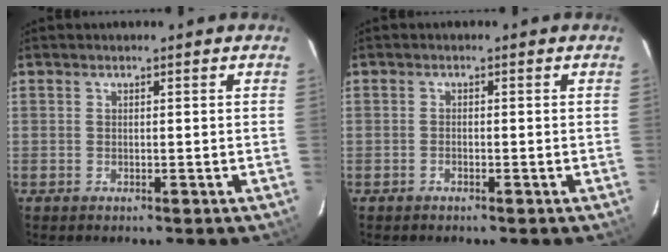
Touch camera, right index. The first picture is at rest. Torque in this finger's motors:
{"motor_torque": [-0.14, 0.05, -0.05, 0.00]}